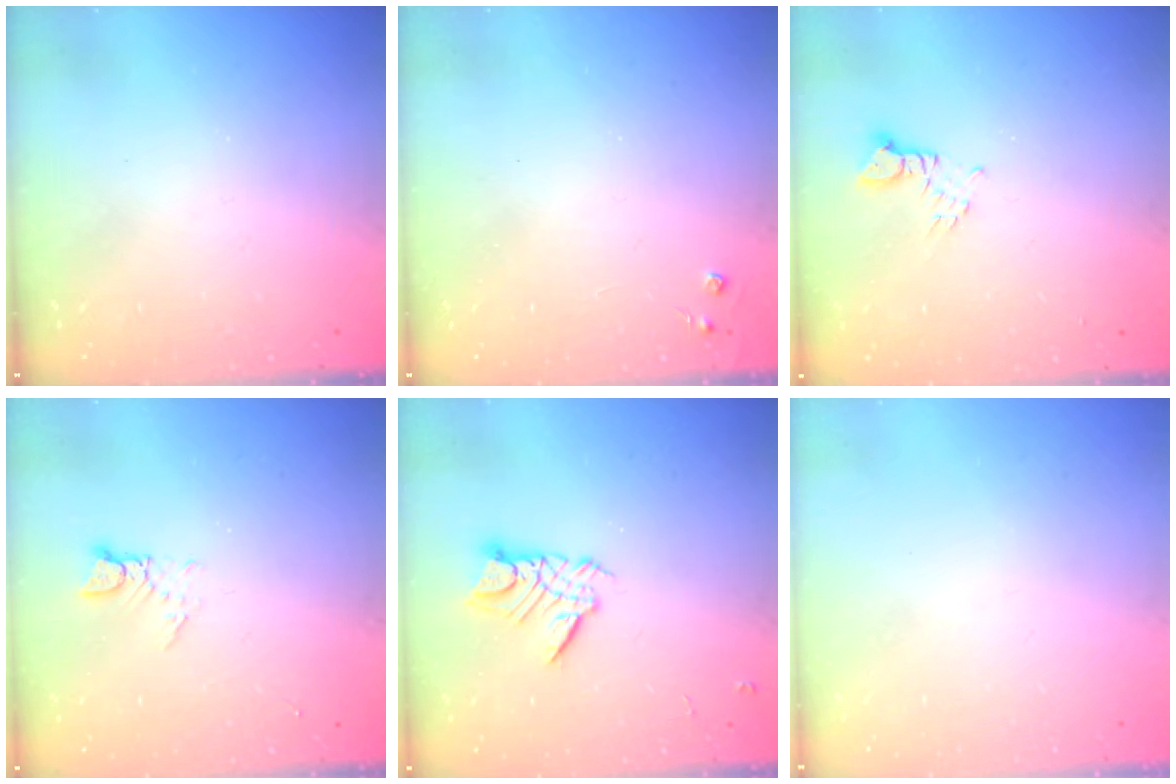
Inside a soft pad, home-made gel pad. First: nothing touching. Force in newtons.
{"total": 2.7, "press": 2.7, "slide": 0.4}
{"total": 2.6, "press": 2.5, "slide": 0.4}
{"total": 2.9, "press": 2.9, "slide": 0.2}
{"total": 10.0, "press": 10.0, "slide": 0.8}
{"total": 0.0}